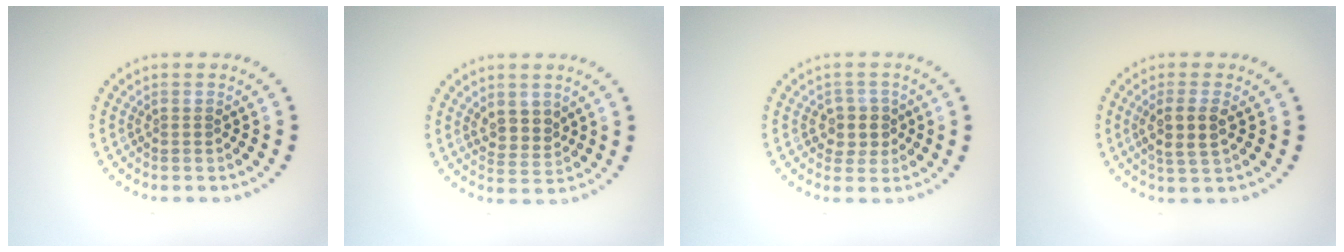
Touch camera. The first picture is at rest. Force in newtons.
{"total": 2.4, "press": 2.2, "slide": 1.1}
{"total": 2.3, "press": 2.1, "slide": 0.9}
{"total": 2.9, "press": 2.6, "slide": 1.3}